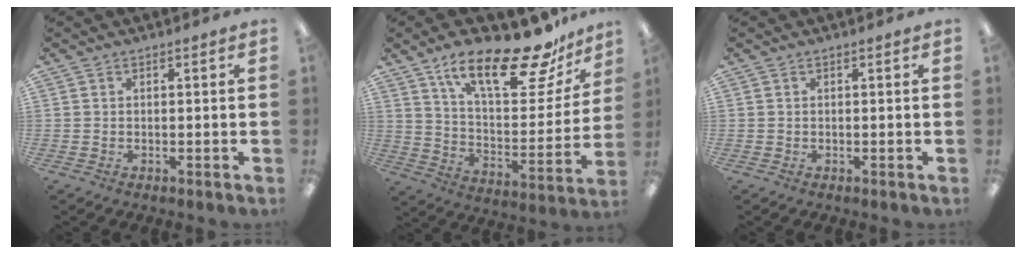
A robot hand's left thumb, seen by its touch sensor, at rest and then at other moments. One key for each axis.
{"total": 22.9, "fx": 16.5, "fy": 7.3, "fz": 14.1, "tx": -0.216, "ty": -0.105, "tz": 0.273}
{"total": 0.0}